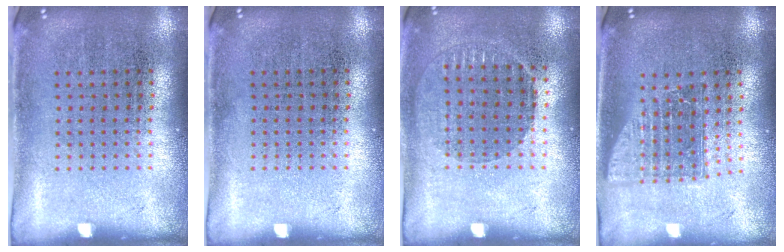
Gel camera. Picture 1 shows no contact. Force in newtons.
{"total": 0.0}
{"total": 0.9, "press": 0.8, "slide": 0.4}
{"total": 1.6, "press": 1.3, "slide": 1.0}